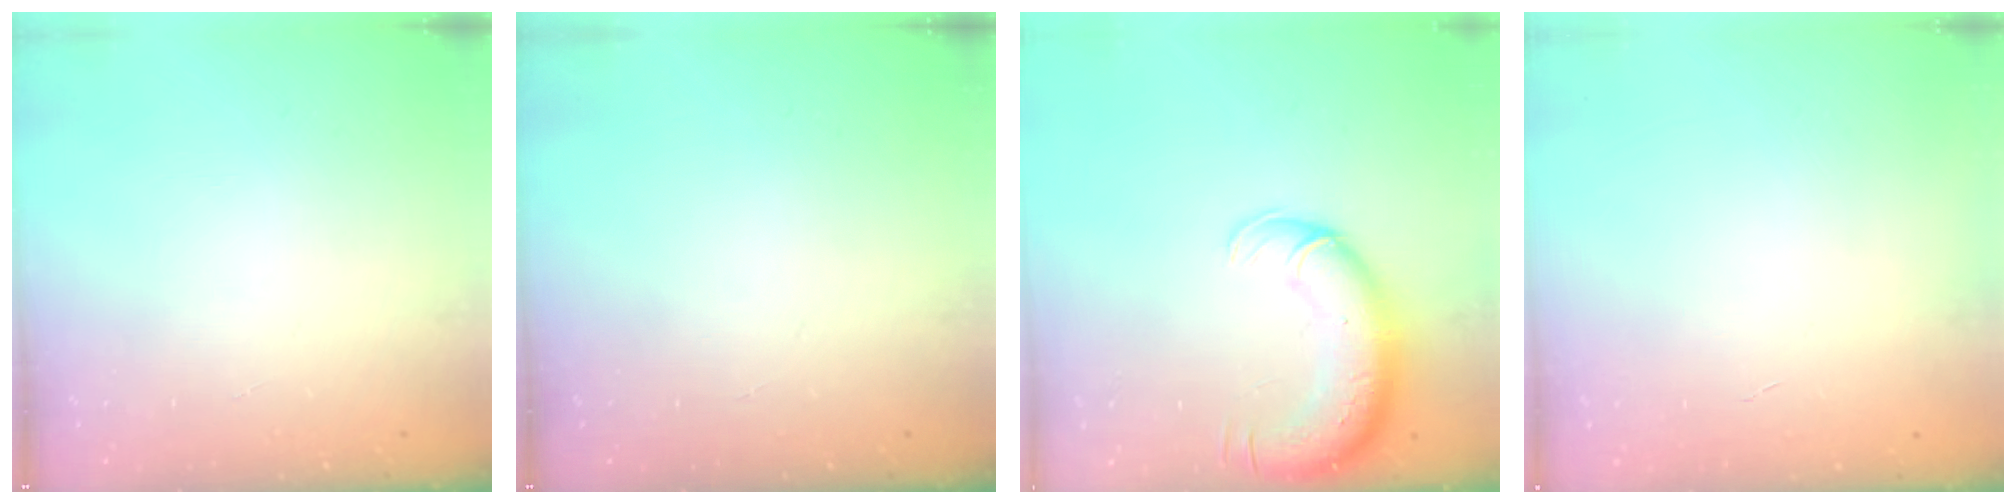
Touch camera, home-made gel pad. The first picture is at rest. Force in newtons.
{"total": 0.0}
{"total": 14.4, "press": 14.0, "slide": 3.4}
{"total": 0.0}